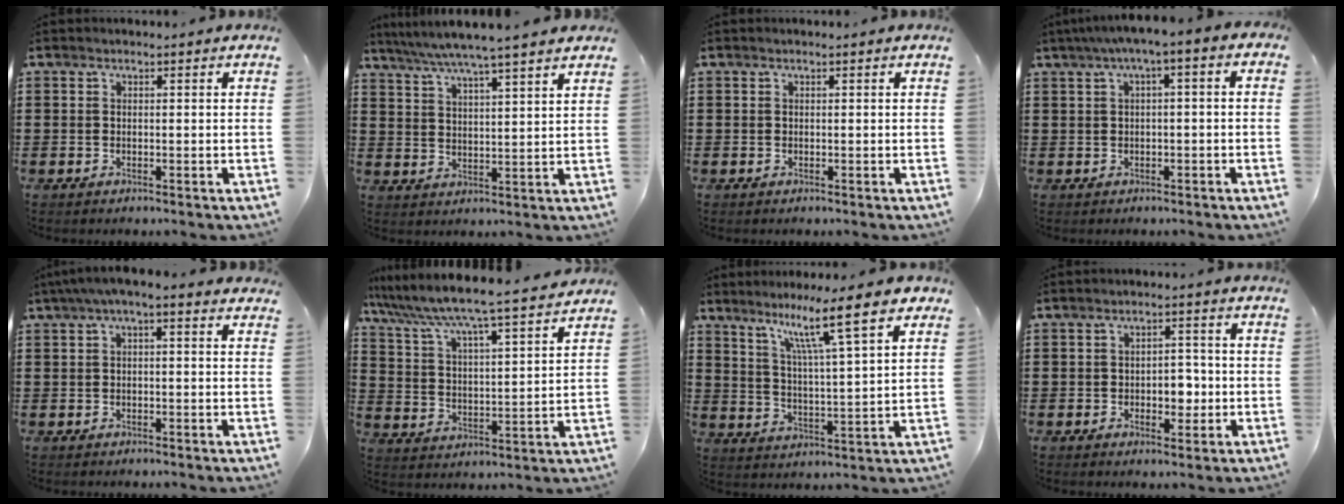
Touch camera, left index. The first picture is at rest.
{"total": 5.5, "force": [4.8, -0.6, 2.5], "torque": [-0.067, -0.026, 0.082]}
{"total": 0.0}
{"total": 3.0, "force": [-0.9, 0.5, 2.8], "torque": [-0.050, 0.004, -0.023]}
{"total": 2.1, "force": [0.3, 0.5, 2.0], "torque": [-0.036, 0.004, 0.002]}
{"total": 5.5, "force": [5.2, -0.7, 1.7], "torque": [-0.061, -0.049, 0.080]}
{"total": 11.0, "force": [7.7, 0.6, 7.9], "torque": [-0.151, -0.038, 0.119]}
{"total": 4.2, "force": [-0.9, 2.6, 3.1], "torque": [-0.053, 0.005, -0.023]}